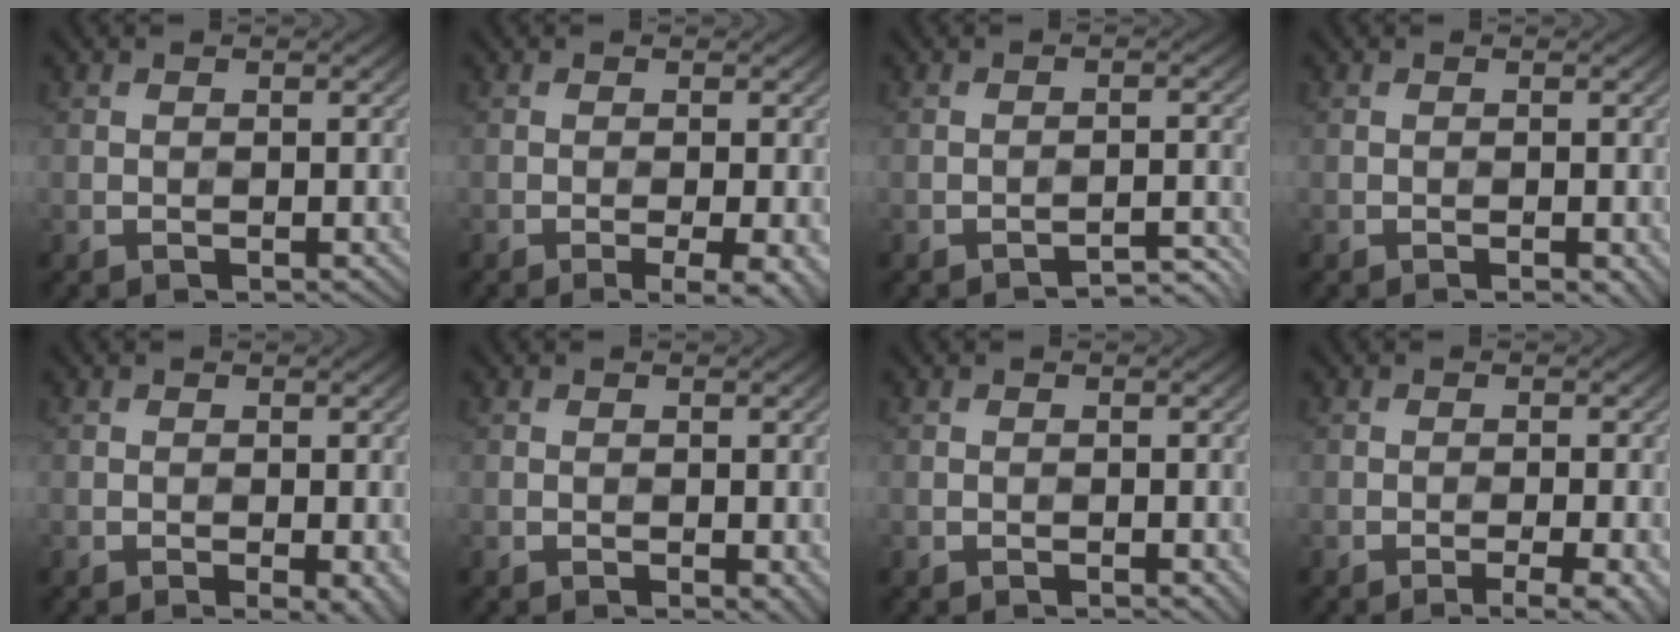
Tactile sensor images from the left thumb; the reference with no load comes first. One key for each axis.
{"total": 3.6, "fx": -1.3, "fy": 0.6, "fz": 3.3, "tx": -0.054, "ty": 0.002, "tz": -0.019}
{"total": 2.5, "fx": -2.3, "fy": 0.2, "fz": 1.0, "tx": -0.005, "ty": 0.012, "tz": -0.032}
{"total": 1.0, "fx": -0.3, "fy": 0.2, "fz": 0.9, "tx": -0.014, "ty": -0.001, "tz": -0.004}
{"total": 2.1, "fx": -0.5, "fy": 0.5, "fz": 1.9, "tx": -0.028, "ty": -0.006, "tz": -0.006}
{"total": 1.4, "fx": -0.1, "fy": 0.7, "fz": 1.2, "tx": -0.018, "ty": -0.007, "tz": 0.001}
{"total": 0.5, "fx": 0.0, "fy": 0.1, "fz": 0.5, "tx": -0.011, "ty": -0.002, "tz": -0.001}
{"total": 3.6, "fx": -1.7, "fy": 0.6, "fz": 3.2, "tx": -0.044, "ty": 0.005, "tz": -0.026}